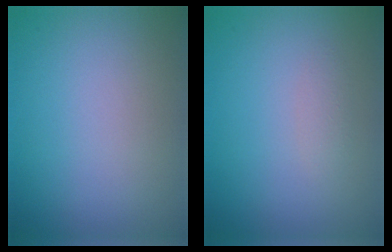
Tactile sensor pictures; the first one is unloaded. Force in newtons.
{"total": 0.8, "press": 0.8, "slide": 0.0}